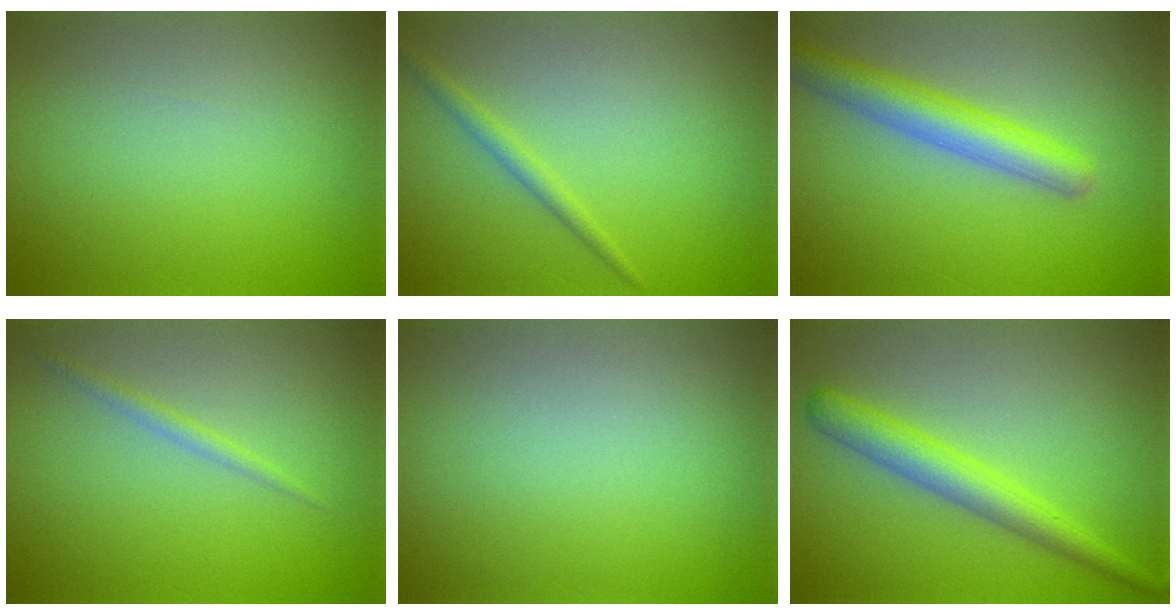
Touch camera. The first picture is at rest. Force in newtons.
{"total": 1.4, "press": 1.4, "slide": 0.1}
{"total": 4.5, "press": 4.5, "slide": 0.2}
{"total": 1.1, "press": 1.1, "slide": 0.1}
{"total": 0.0}
{"total": 3.8, "press": 3.8, "slide": 0.3}